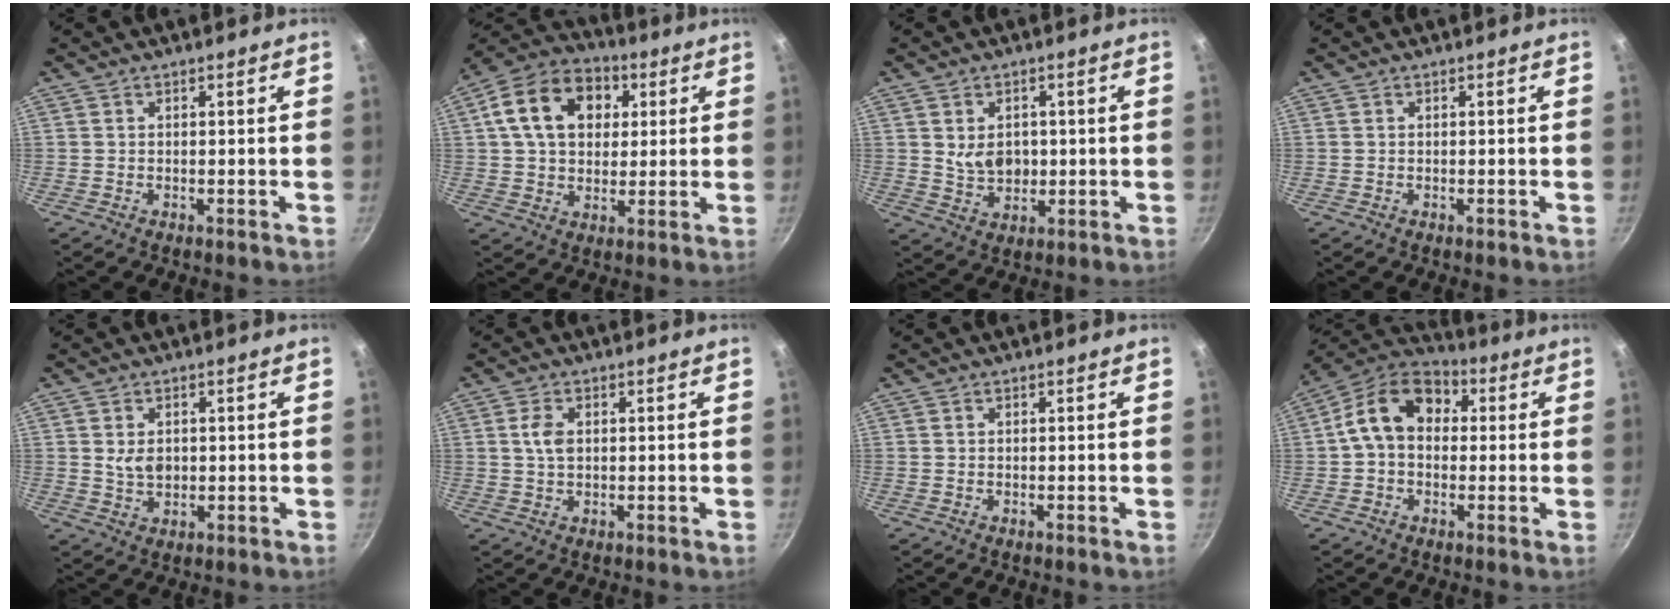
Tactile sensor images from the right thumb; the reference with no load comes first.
{"total": 16.1, "force": [4.3, 11.8, 10.1], "torque": [-0.150, 0.019, 0.058]}
{"total": 6.2, "force": [0.6, 4.7, 4.0], "torque": [-0.047, -0.011, 0.019]}
{"total": 0.0}
{"total": 4.0, "force": [0.5, 2.8, 2.7], "torque": [-0.041, -0.007, 0.014]}
{"total": 3.7, "force": [0.7, 2.3, 2.8], "torque": [-0.051, 0.002, 0.011]}
{"total": 0.0}
{"total": 12.9, "force": [1.7, 9.5, 8.6], "torque": [-0.115, 0.030, 0.006]}